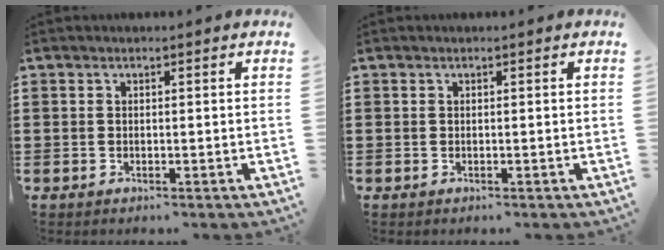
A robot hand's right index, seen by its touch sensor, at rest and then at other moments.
{"total": 0.0}